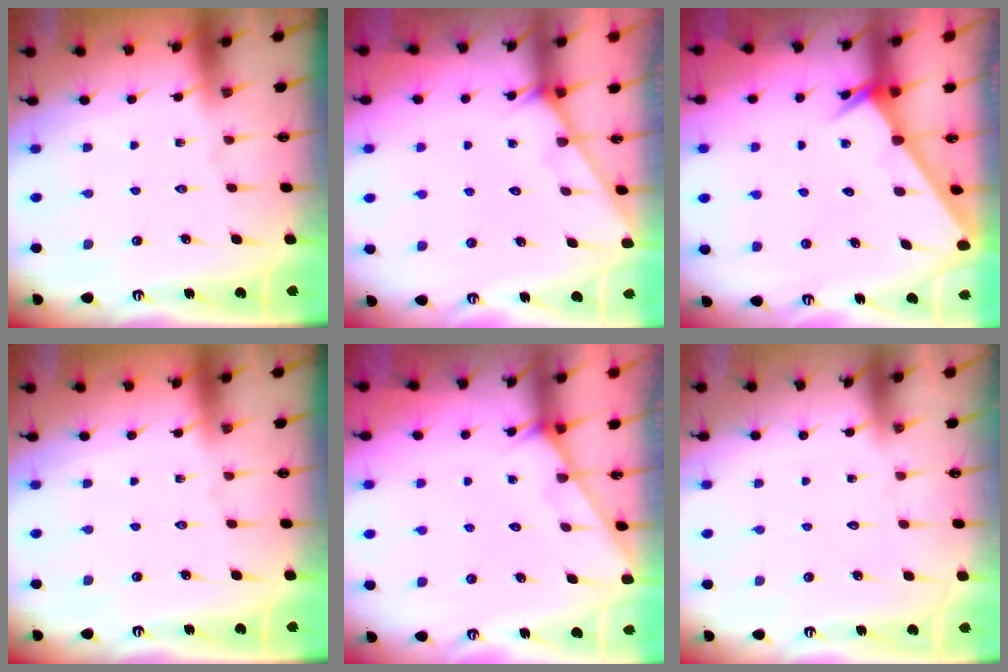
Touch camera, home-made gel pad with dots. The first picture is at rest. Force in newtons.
{"total": 2.0, "press": 2.0, "slide": 0.1}
{"total": 2.6, "press": 2.6, "slide": 0.0}
{"total": 0.0}
{"total": 2.0, "press": 2.0, "slide": 0.1}
{"total": 1.4, "press": 1.4, "slide": 0.1}